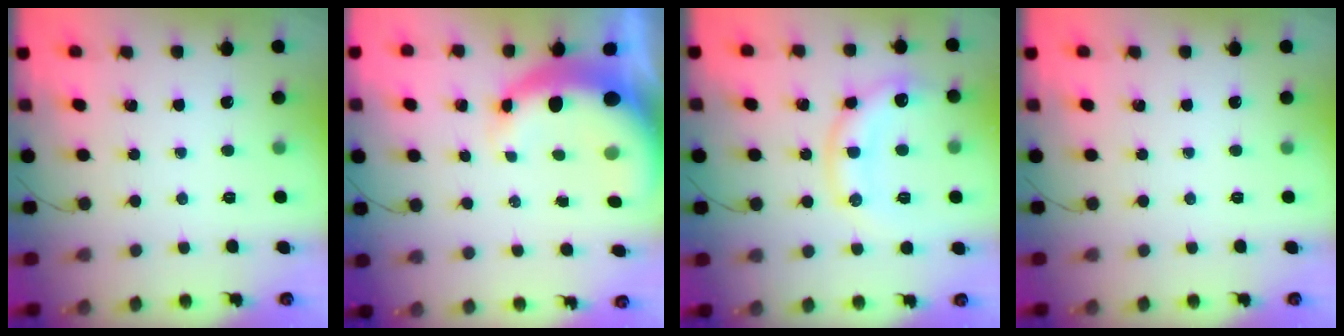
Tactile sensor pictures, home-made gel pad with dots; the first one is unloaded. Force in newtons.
{"total": 7.8, "press": 7.6, "slide": 1.8}
{"total": 12.4, "press": 12.3, "slide": 1.4}
{"total": 0.0}